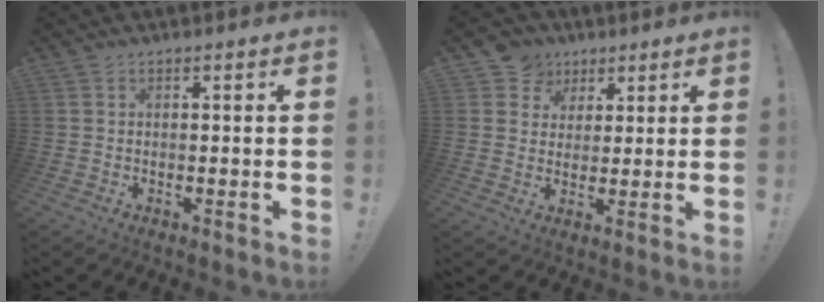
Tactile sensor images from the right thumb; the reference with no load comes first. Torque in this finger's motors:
{"motor_torque": [0.24, 0.76, 0.34, -0.05, 0.00]}